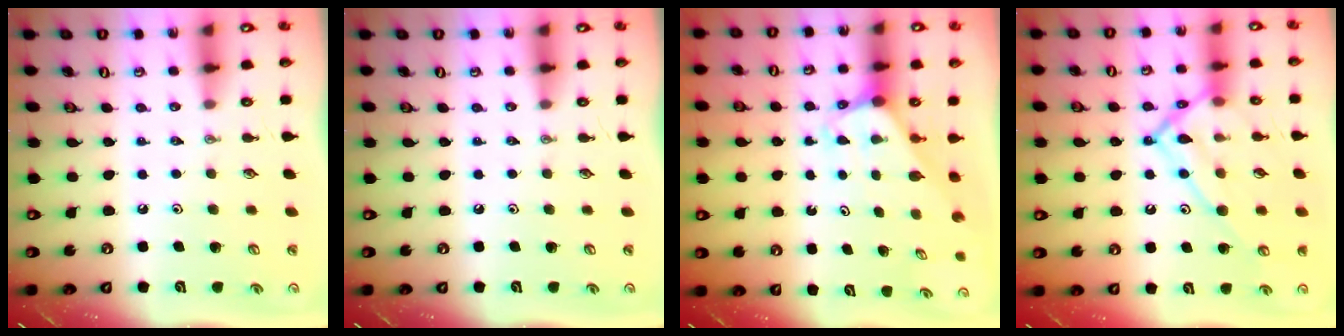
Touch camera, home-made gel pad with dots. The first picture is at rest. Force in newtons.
{"total": 0.0}
{"total": 2.2, "press": 2.2, "slide": 0.1}
{"total": 17.0, "press": 16.9, "slide": 1.5}